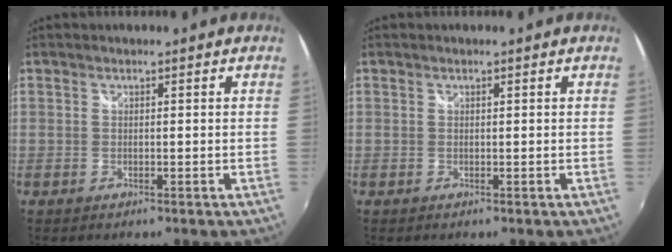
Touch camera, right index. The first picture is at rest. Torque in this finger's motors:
{"motor_torque": [-0.21, -0.02, 0.04, 0.00]}